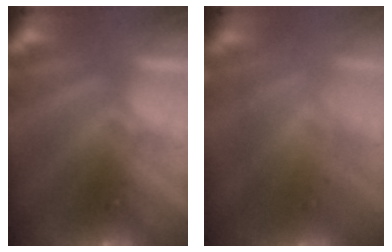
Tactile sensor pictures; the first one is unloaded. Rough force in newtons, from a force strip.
{"total": 3.3}